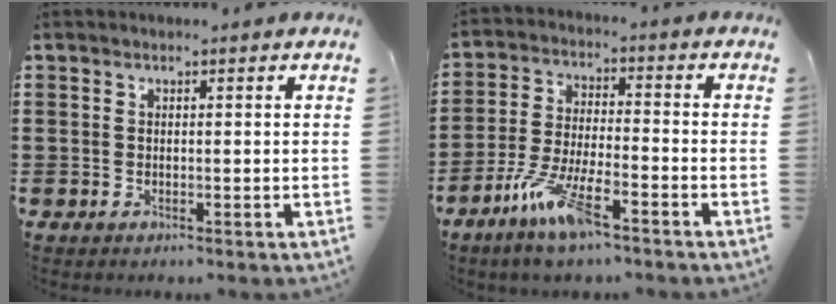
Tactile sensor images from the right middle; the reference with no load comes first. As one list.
[{"total": 9.4, "force": [-6.0, 2.0, 6.9], "torque": [-0.152, -0.004, -0.116]}]